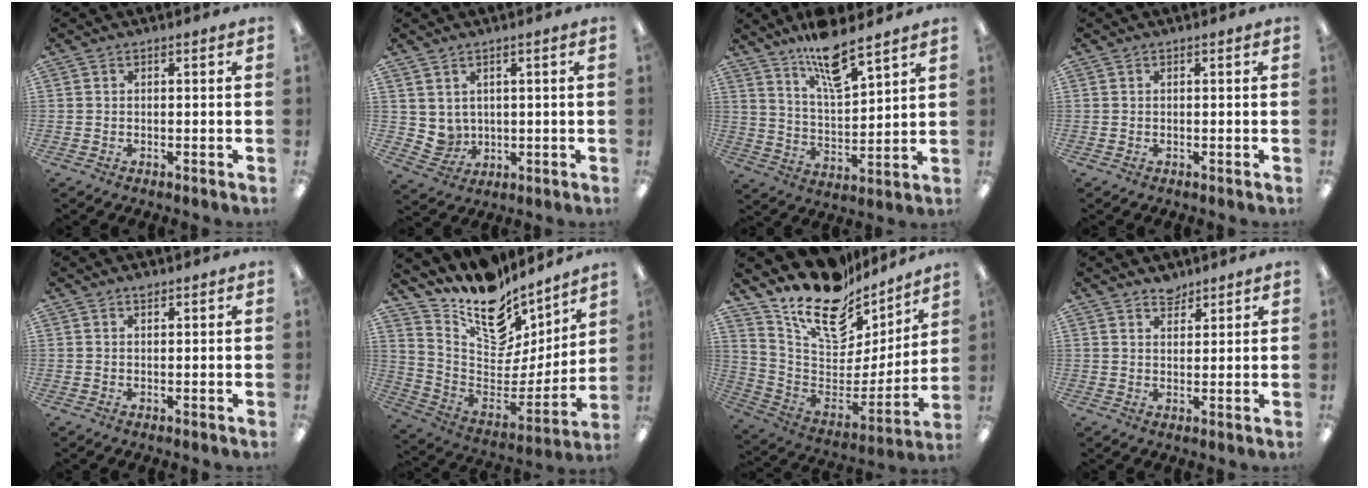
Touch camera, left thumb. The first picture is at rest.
{"total": 3.9, "force": [2.7, 2.9, 0.3], "torque": [-0.019, -0.011, 0.053]}
{"total": 11.8, "force": [9.6, 2.7, 6.3], "torque": [-0.109, -0.057, 0.167]}
{"total": 0.0}
{"total": 1.0, "force": [0.9, 0.3, 0.4], "torque": [-0.001, -0.003, 0.015]}
{"total": 15.7, "force": [12.2, 8.2, 5.6], "torque": [-0.095, -0.114, 0.217]}
{"total": 18.6, "force": [14.2, 8.8, 8.2], "torque": [-0.131, -0.119, 0.249]}
{"total": 3.3, "force": [3.1, 1.2, 0.3], "torque": [0.006, -0.022, 0.055]}